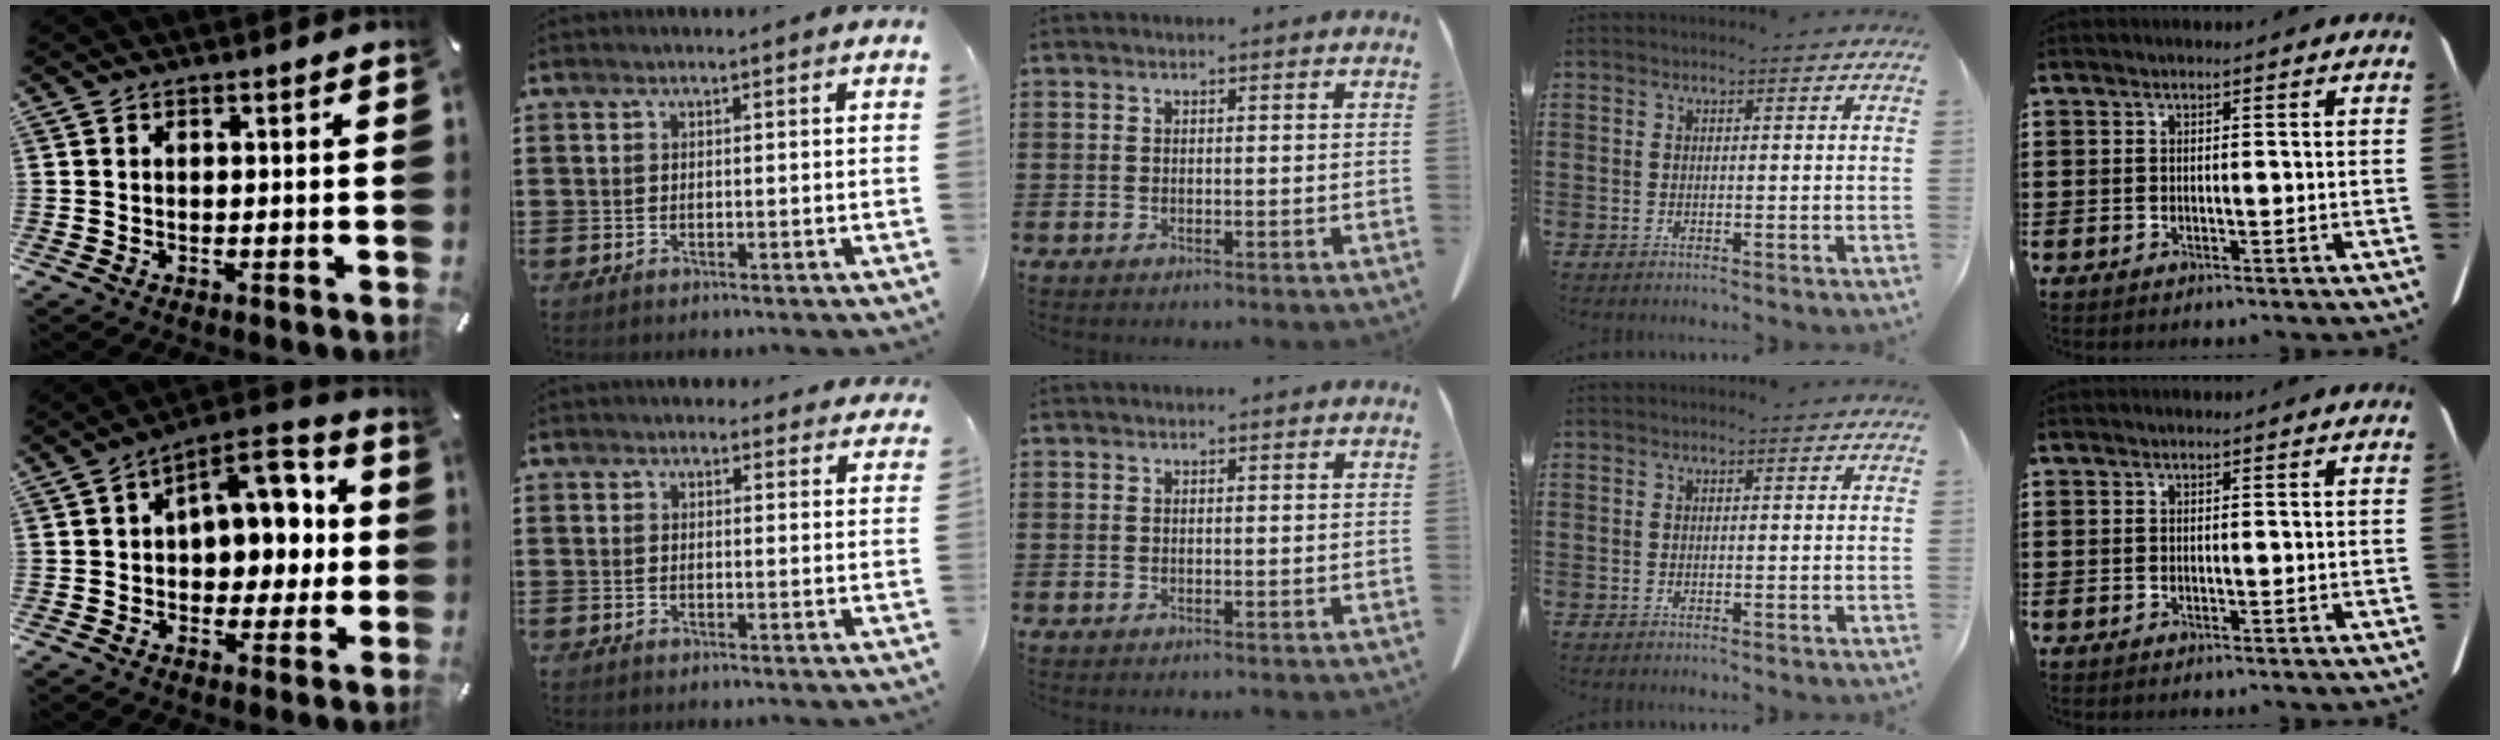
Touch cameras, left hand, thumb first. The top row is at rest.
{"thumb": {"total": 11.8, "force": [2.5, 8.7, 7.5], "torque": [-0.077, -0.026, 0.042]}, "index": {"total": 2.1, "force": [1.8, 1.0, 0.1], "torque": [0.000, -0.002, 0.033]}}